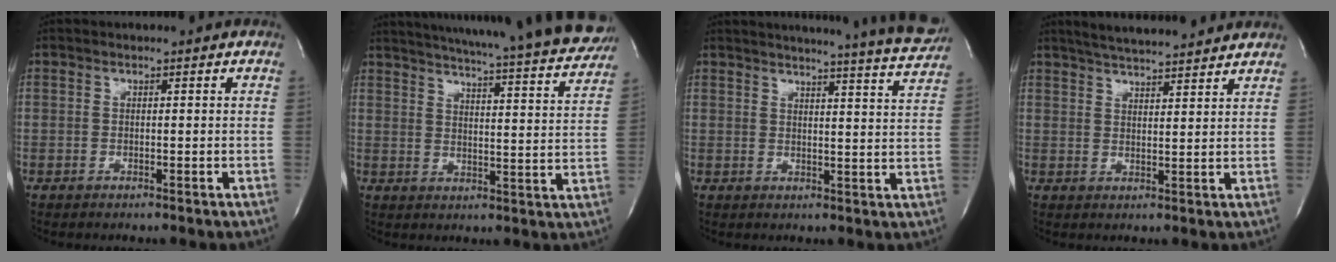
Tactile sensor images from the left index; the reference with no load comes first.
{"total": 27.6, "force": [25.2, 1.4, 11.2], "torque": [-0.177, -0.073, 0.305]}
{"total": 16.1, "force": [15.2, -0.7, 5.4], "torque": [-0.082, -0.065, 0.170]}
{"total": 12.1, "force": [11.0, 1.1, 5.0], "torque": [-0.086, 0.016, 0.155]}